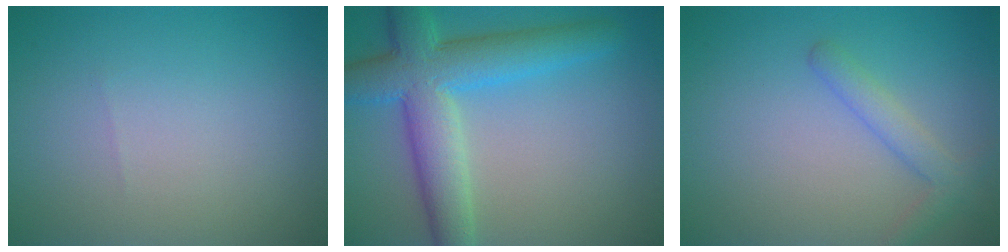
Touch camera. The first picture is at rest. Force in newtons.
{"total": 7.6, "press": 7.6, "slide": 0.4}
{"total": 2.3, "press": 2.3, "slide": 0.1}